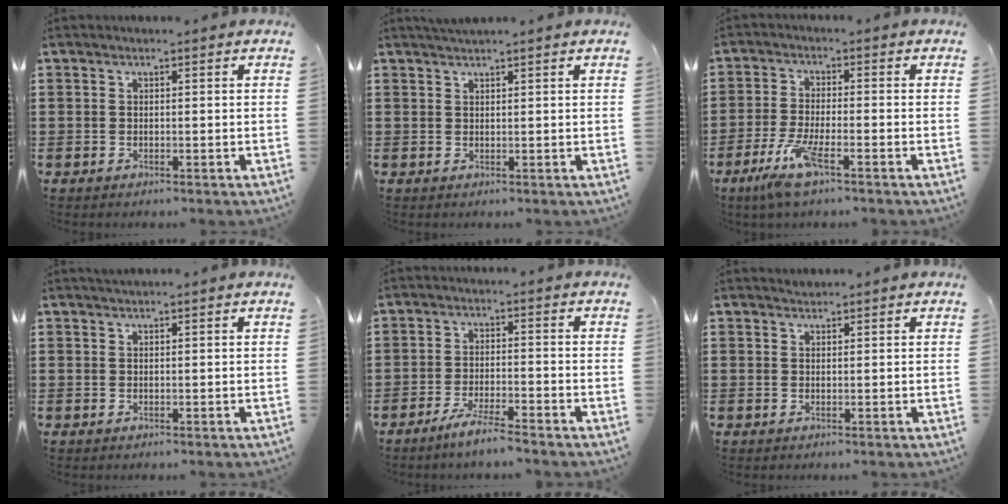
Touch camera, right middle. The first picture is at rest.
{"total": 1.2, "force": [1.2, 0.0, 0.3], "torque": [-0.008, -0.002, 0.023]}
{"total": 6.2, "force": [-3.6, 1.1, 5.0], "torque": [-0.113, -0.015, -0.066]}
{"total": 0.7, "force": [0.7, 0.0, 0.1], "torque": [-0.004, -0.003, 0.014]}
{"total": 4.1, "force": [-3.4, -0.6, 2.2], "torque": [-0.040, -0.008, -0.063]}
{"total": 1.0, "force": [0.9, 0.2, -0.3], "torque": [0.002, 0.000, 0.018]}